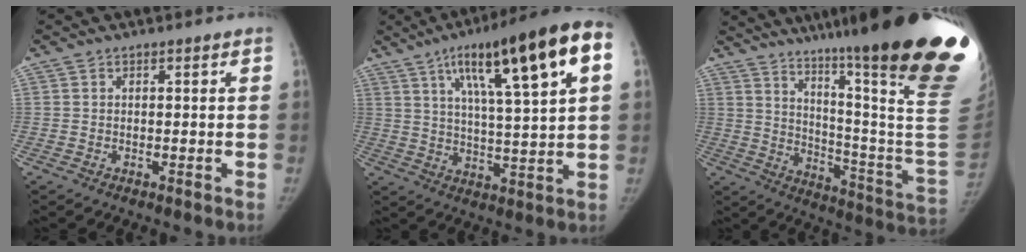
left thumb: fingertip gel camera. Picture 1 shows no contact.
{"total": 20.8, "force": [8.7, 3.7, 18.5], "torque": [-0.269, 0.000, 0.134]}
{"total": 38.6, "force": [26.6, 3.9, 27.6], "torque": [-0.259, -0.156, 0.368]}